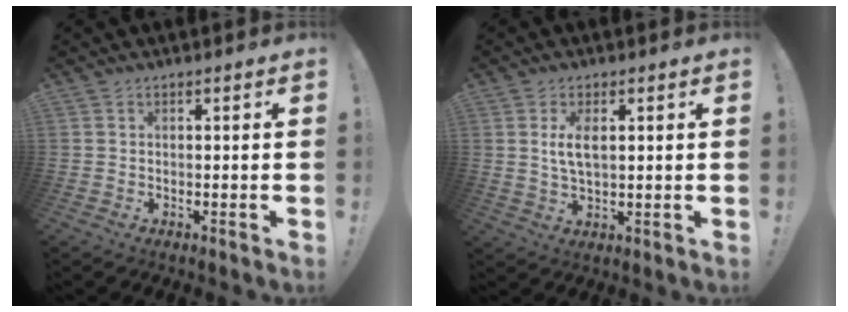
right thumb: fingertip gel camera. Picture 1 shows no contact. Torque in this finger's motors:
{"motor_torque": [0.49, 0.39, 0.18, 0.11, 0.27]}